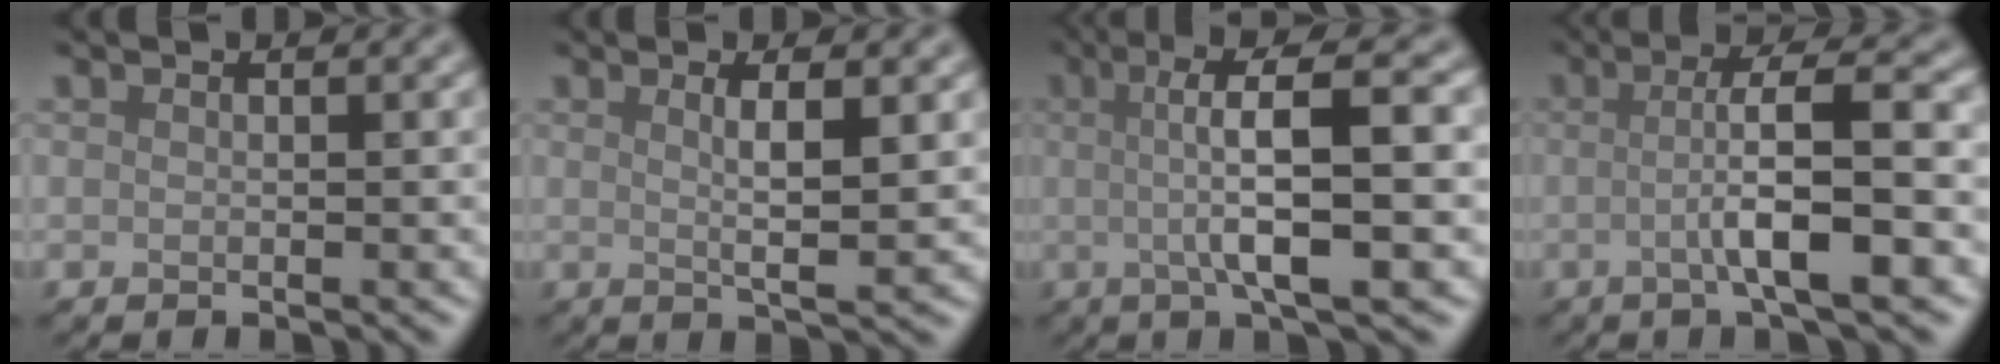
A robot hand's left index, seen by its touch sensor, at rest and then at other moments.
{"total": 3.7, "force": [0.7, 0.8, 3.6], "torque": [-0.059, -0.004, 0.014]}
{"total": 8.6, "force": [0.5, 1.9, 8.3], "torque": [-0.122, 0.012, 0.004]}
{"total": 6.8, "force": [-0.9, 1.3, 6.6], "torque": [-0.098, 0.006, -0.017]}